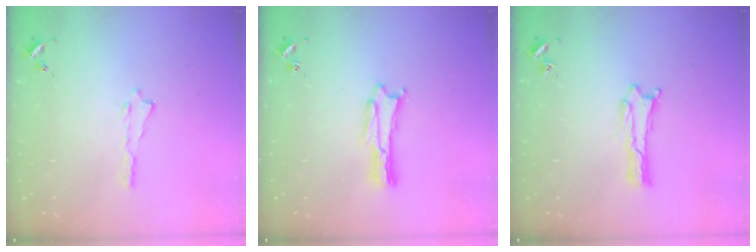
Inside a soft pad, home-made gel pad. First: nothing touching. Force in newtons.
{"total": 1.1, "press": 1.1, "slide": 0.0}
{"total": 0.0}